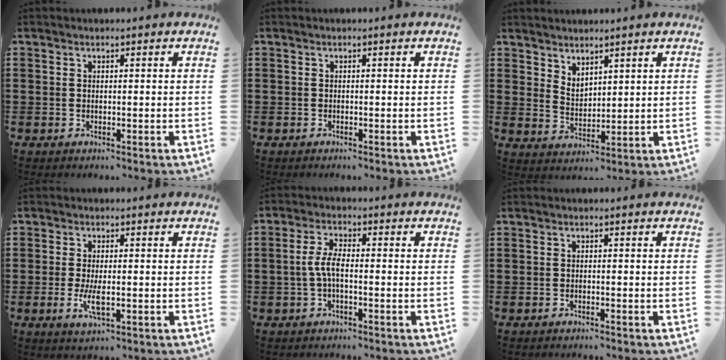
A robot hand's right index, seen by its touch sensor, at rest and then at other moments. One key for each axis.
{"total": 0.0}
{"total": 3.0, "fx": 2.8, "fy": 1.1, "fz": 0.2, "tx": -0.012, "ty": -0.003, "tz": 0.054}
{"total": 3.9, "fx": -0.9, "fy": 1.3, "fz": 3.6, "tx": -0.083, "ty": -0.009, "tz": -0.019}
{"total": 4.1, "fx": -0.8, "fy": 1.3, "fz": 3.9, "tx": -0.091, "ty": -0.002, "tz": -0.022}
{"total": 0.5, "fx": -0.5, "fy": 0.0, "fz": 0.2, "tx": -0.005, "ty": -0.002, "tz": -0.010}